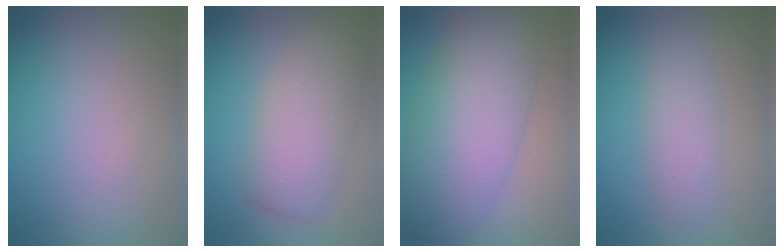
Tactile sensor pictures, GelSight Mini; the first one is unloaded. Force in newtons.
{"total": 5.3, "press": 5.3, "slide": 0.1}
{"total": 8.3, "press": 8.3, "slide": 0.2}
{"total": 2.4, "press": 2.4, "slide": 0.2}